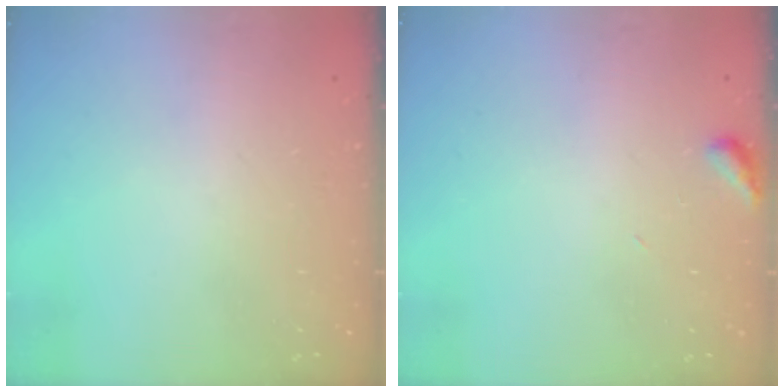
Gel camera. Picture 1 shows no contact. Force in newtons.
{"total": 2.9, "press": 2.9, "slide": 0.3}